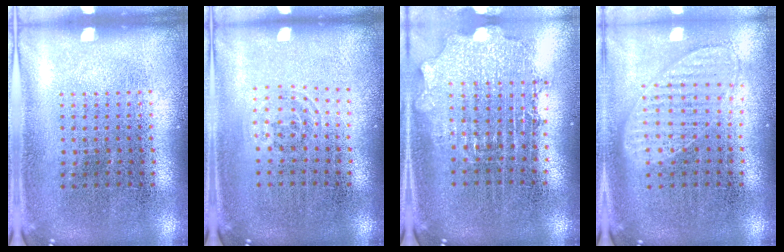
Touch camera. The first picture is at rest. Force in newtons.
{"total": 0.7, "press": 0.5, "slide": 0.5}
{"total": 2.0, "press": 1.6, "slide": 1.2}
{"total": 1.0, "press": 1.0, "slide": 0.2}